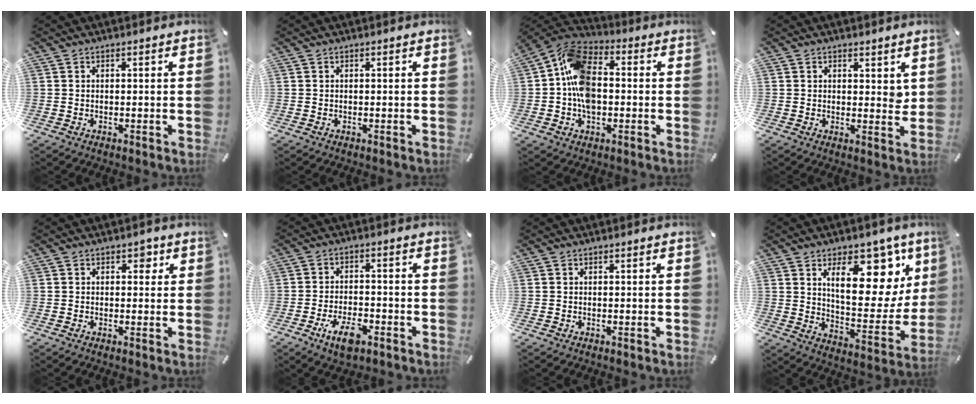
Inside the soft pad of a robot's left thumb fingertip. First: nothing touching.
{"total": 0.0}
{"total": 12.9, "force": [-1.8, 8.7, 9.4], "torque": [-0.202, 0.022, -0.031]}
{"total": 3.1, "force": [1.6, 2.0, 1.8], "torque": [-0.005, -0.009, 0.022]}
{"total": 2.4, "force": [0.7, 1.8, 1.4], "torque": [-0.007, 0.000, 0.003]}
{"total": 7.7, "force": [-4.2, 3.5, 5.3], "torque": [-0.104, 0.015, -0.074]}
{"total": 0.0}
{"total": 20.6, "force": [10.1, 10.8, 14.3], "torque": [-0.188, -0.060, 0.164]}